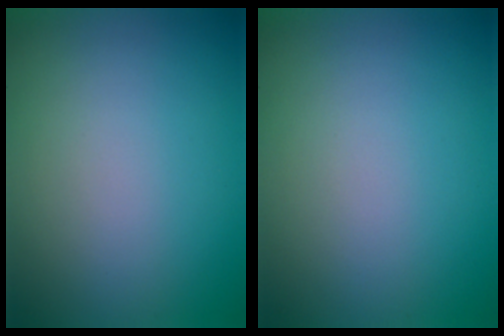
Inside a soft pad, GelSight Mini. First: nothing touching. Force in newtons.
{"total": 0.0}